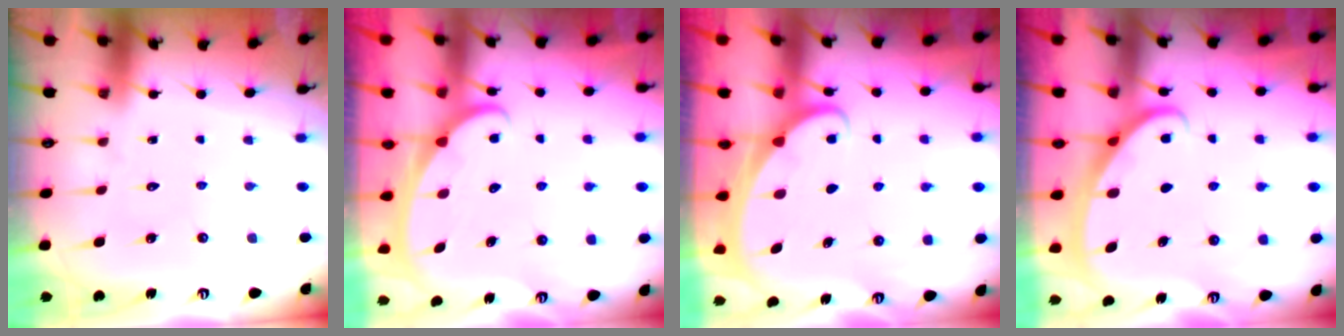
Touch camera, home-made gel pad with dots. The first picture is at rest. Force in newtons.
{"total": 2.5, "press": 2.4, "slide": 0.4}
{"total": 2.0, "press": 2.0, "slide": 0.2}
{"total": 2.7, "press": 2.7, "slide": 0.4}